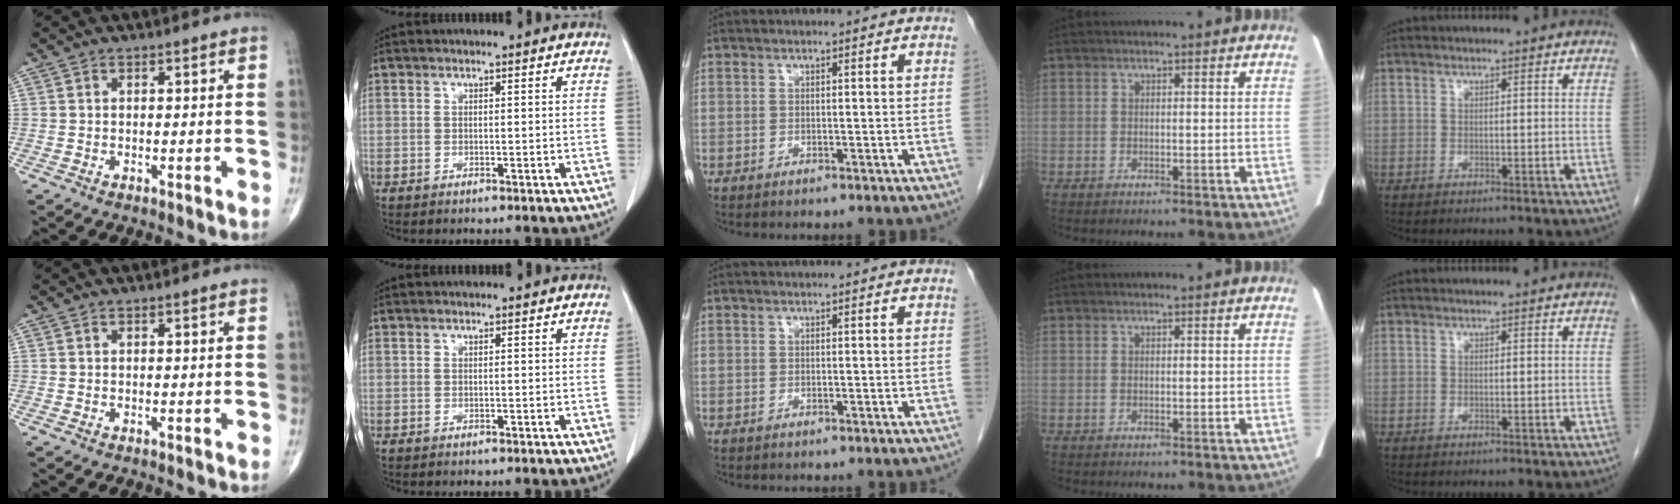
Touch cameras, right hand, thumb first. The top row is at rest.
{}